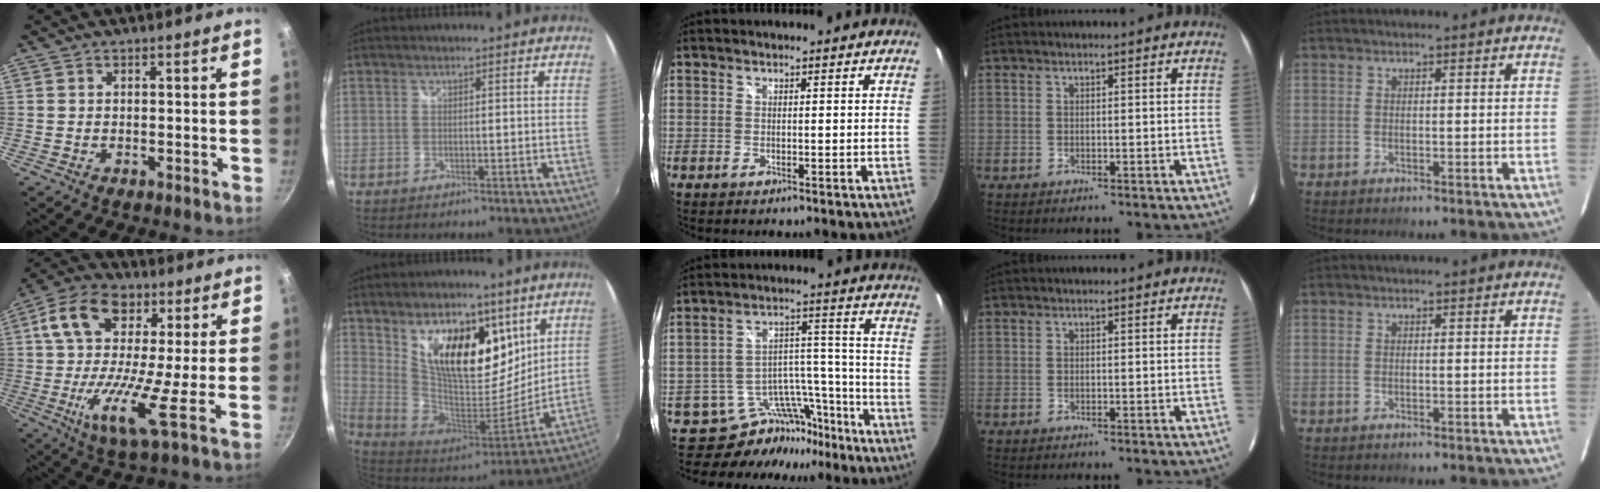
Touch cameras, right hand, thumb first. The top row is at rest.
{"thumb": {"total": 15.5, "force": [2.3, 6.8, 13.7], "torque": [-0.242, 0.002, 0.007]}, "index": {"total": 20.8, "force": [9.3, 11.0, 15.0], "torque": [-0.268, -0.001, 0.174]}, "middle": {"total": 11.2, "force": [-9.9, 5.2, 1.2], "torque": [-0.012, 0.066, -0.147]}}